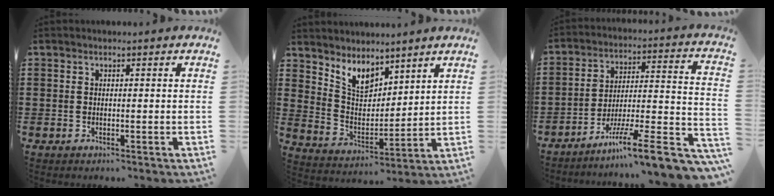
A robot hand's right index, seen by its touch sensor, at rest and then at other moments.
{"total": 7.0, "force": [5.8, 3.1, 2.4], "torque": [-0.072, -0.019, 0.110]}
{"total": 10.4, "force": [-7.7, 0.8, 7.0], "torque": [-0.098, 0.008, -0.141]}